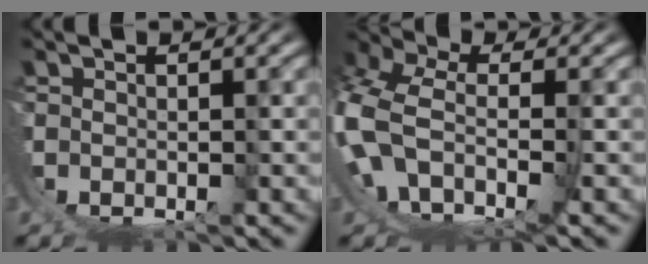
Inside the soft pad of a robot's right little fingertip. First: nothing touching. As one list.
[{"total": 7.3, "force": [-1.6, 4.9, 5.2], "torque": [-0.149, -0.042, -0.016]}]